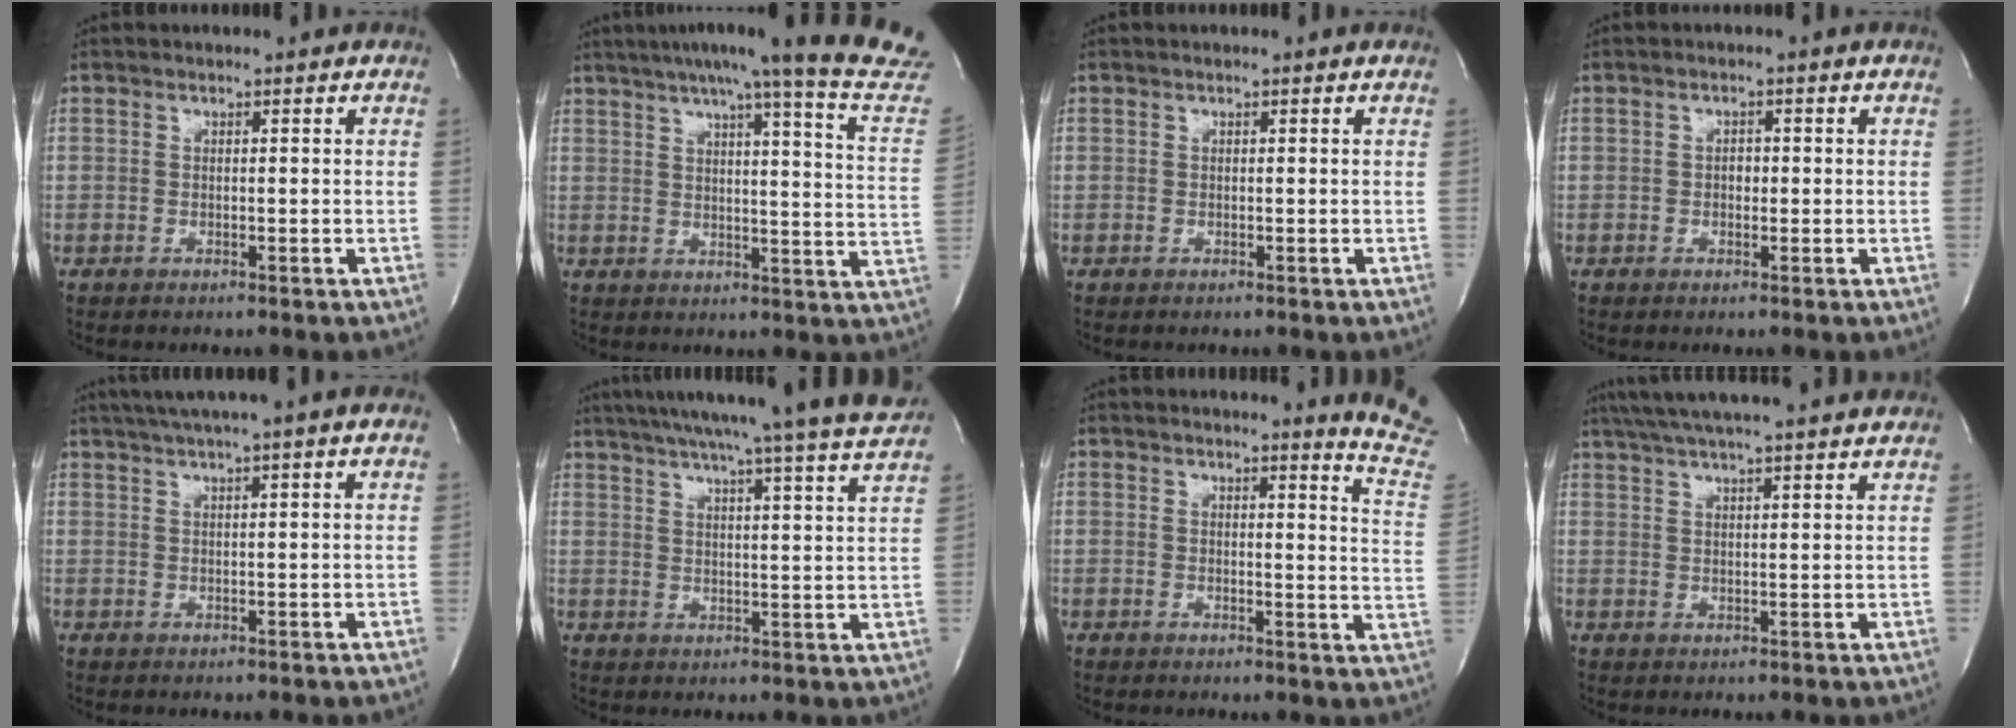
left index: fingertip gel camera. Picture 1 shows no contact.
{"total": 24.2, "force": [21.2, -0.9, 11.6], "torque": [-0.163, -0.069, 0.247]}
{"total": 0.0}
{"total": 1.2, "force": [-0.1, 0.9, 0.9], "torque": [-0.013, 0.003, -0.004]}
{"total": 7.1, "force": [5.3, -1.1, 4.6], "torque": [-0.075, 0.029, 0.079]}
{"total": 23.7, "force": [21.4, -1.8, 10.1], "torque": [-0.167, -0.042, 0.275]}
{"total": 10.0, "force": [9.6, -1.7, 2.2], "torque": [-0.018, -0.117, 0.080]}
{"total": 19.2, "force": [16.8, 0.9, 9.4], "torque": [-0.163, 0.039, 0.229]}